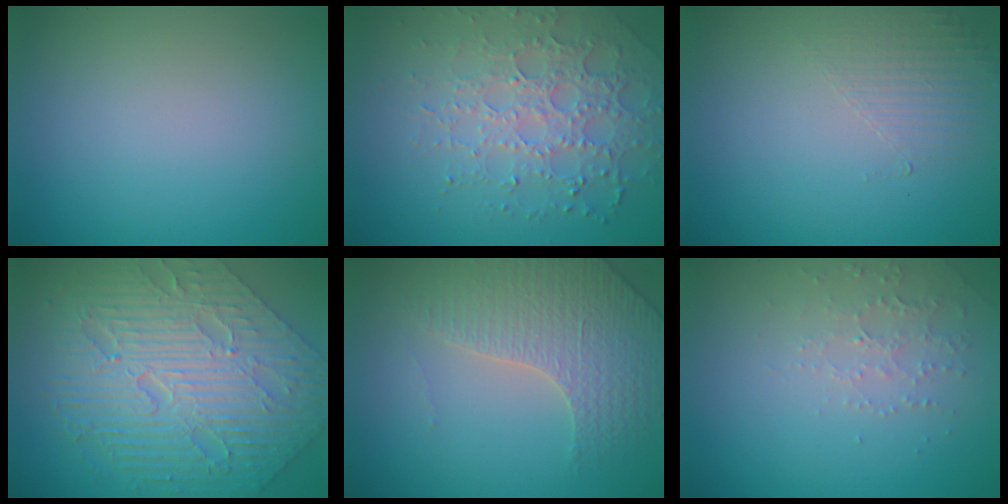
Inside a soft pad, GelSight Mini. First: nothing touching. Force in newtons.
{"total": 4.9, "press": 4.3, "slide": 2.5}
{"total": 1.6, "press": 0.4, "slide": 1.5}
{"total": 10.4, "press": 7.1, "slide": 7.6}
{"total": 3.6, "press": 3.5, "slide": 1.0}
{"total": 1.9, "press": 1.8, "slide": 0.6}